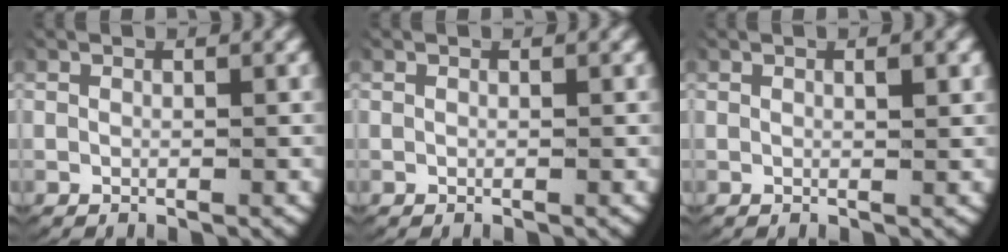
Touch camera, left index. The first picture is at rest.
{"total": 0.0}
{"total": 0.9, "force": [0.4, 0.0, 0.8], "torque": [-0.011, -0.003, 0.008]}